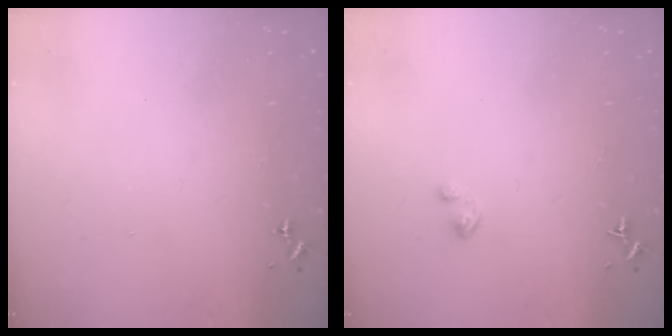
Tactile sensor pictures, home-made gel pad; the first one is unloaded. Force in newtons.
{"total": 1.8, "press": 1.8, "slide": 0.1}